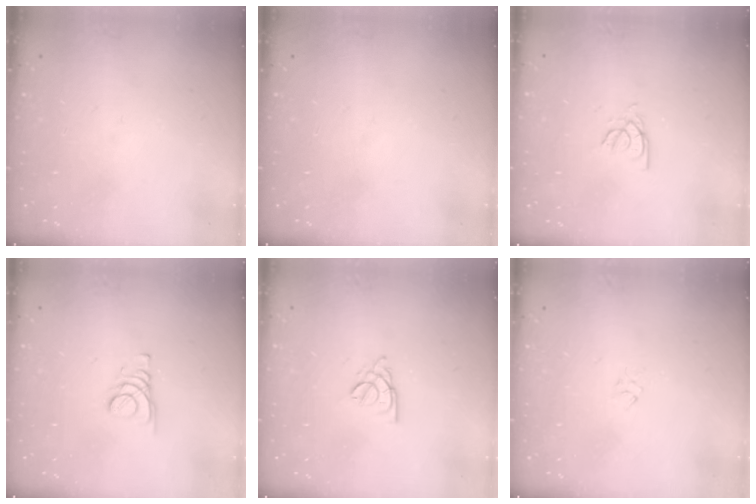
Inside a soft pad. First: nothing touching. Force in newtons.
{"total": 0.0}
{"total": 2.7, "press": 2.7, "slide": 0.2}
{"total": 1.8, "press": 1.8, "slide": 0.2}
{"total": 1.6, "press": 1.5, "slide": 0.5}
{"total": 2.3, "press": 2.2, "slide": 0.6}